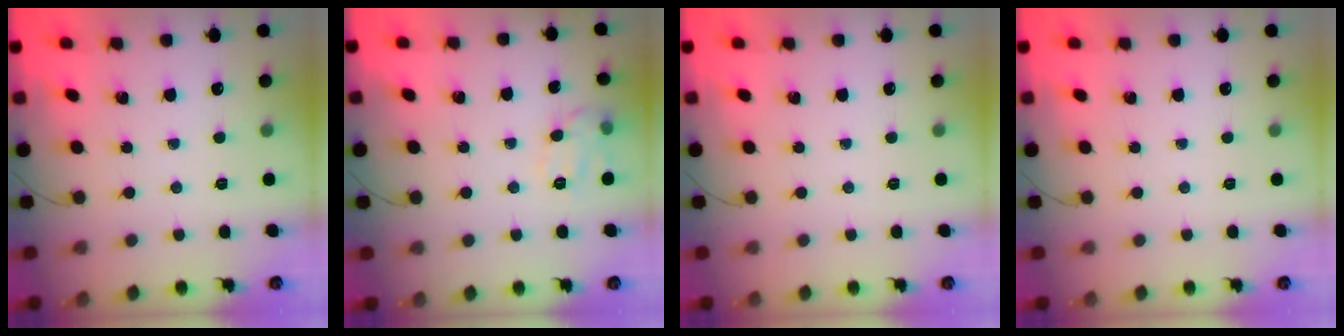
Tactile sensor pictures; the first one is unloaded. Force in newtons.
{"total": 9.4, "press": 9.3, "slide": 1.2}
{"total": 0.0}
{"total": 0.0}